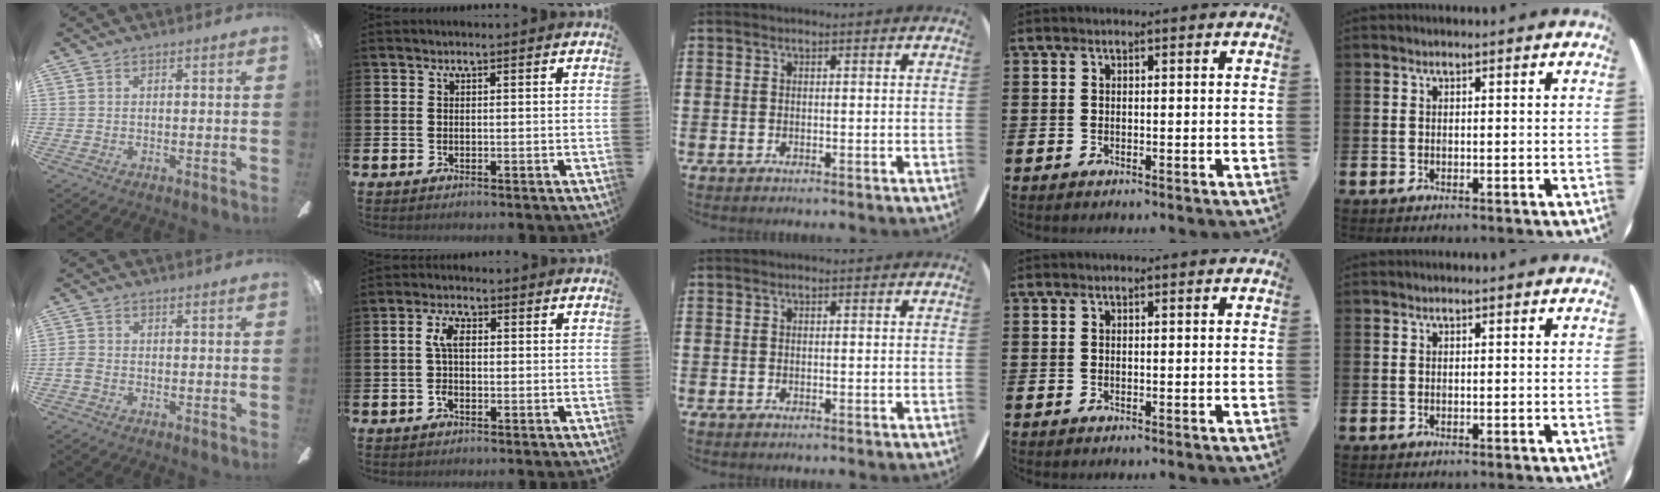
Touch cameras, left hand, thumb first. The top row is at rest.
{"thumb": {"total": 2.1, "force": [-0.9, 1.1, 1.5], "torque": [-0.033, 0.002, -0.017]}, "index": {"total": 4.1, "force": [0.3, 2.0, 3.6], "torque": [-0.062, 0.006, 0.001]}}